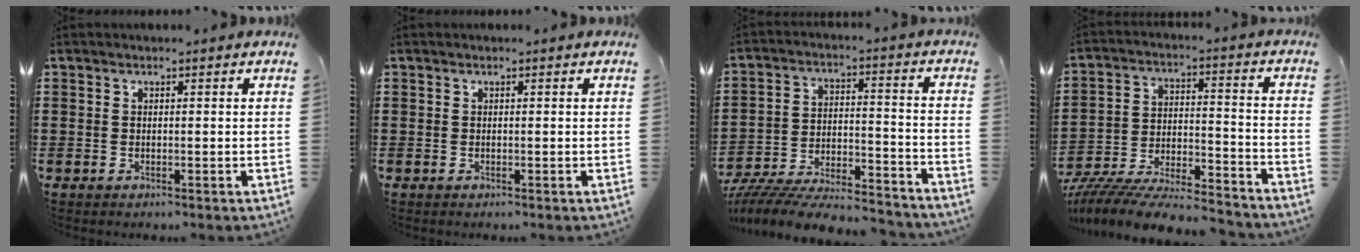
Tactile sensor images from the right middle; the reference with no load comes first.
{"total": 0.0}
{"total": 8.3, "force": [-8.0, 0.7, 2.0], "torque": [-0.036, 0.006, -0.160]}
{"total": 9.1, "force": [-8.8, 0.6, 2.3], "torque": [-0.036, 0.008, -0.174]}